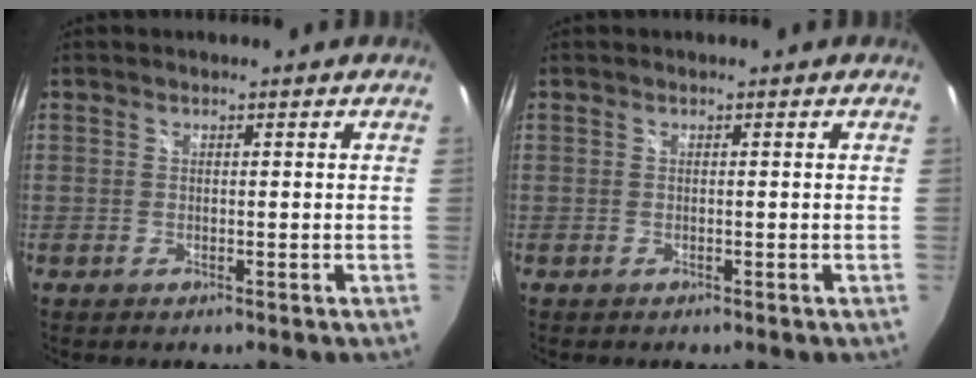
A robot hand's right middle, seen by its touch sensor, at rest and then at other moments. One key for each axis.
{"total": 0.0}